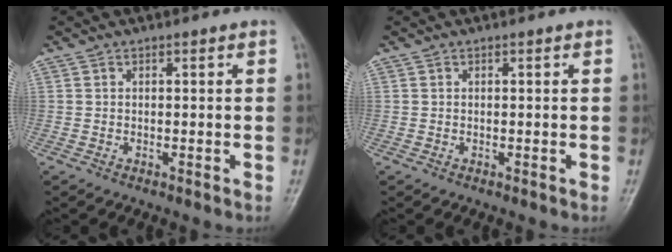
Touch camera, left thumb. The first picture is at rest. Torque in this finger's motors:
{"motor_torque": [0.05, 0.06, -0.06, -0.14, 0.00]}